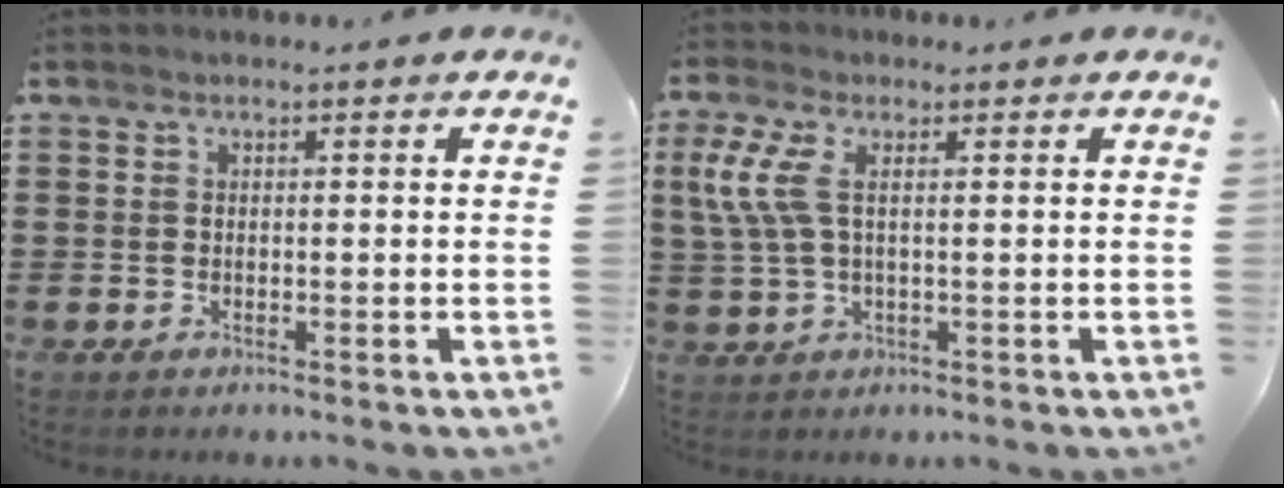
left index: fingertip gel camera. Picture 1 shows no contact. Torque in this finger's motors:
{"motor_torque": [1.29, -0.35, 0.28, 0.18]}